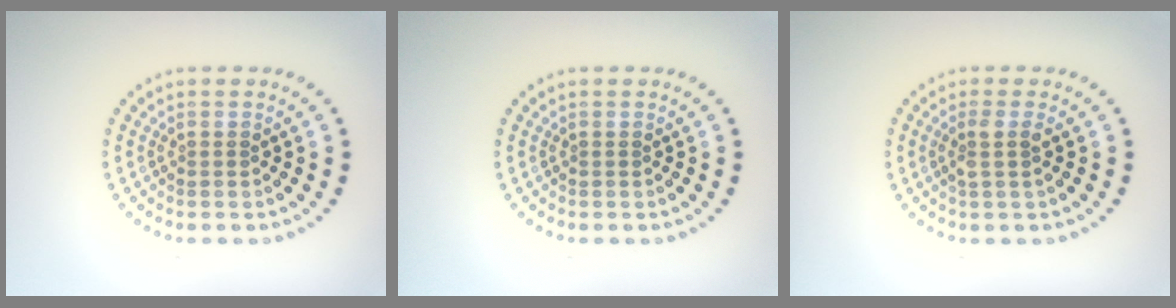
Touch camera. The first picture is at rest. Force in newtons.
{"total": 0.0}
{"total": 1.6, "press": 1.3, "slide": 1.0}